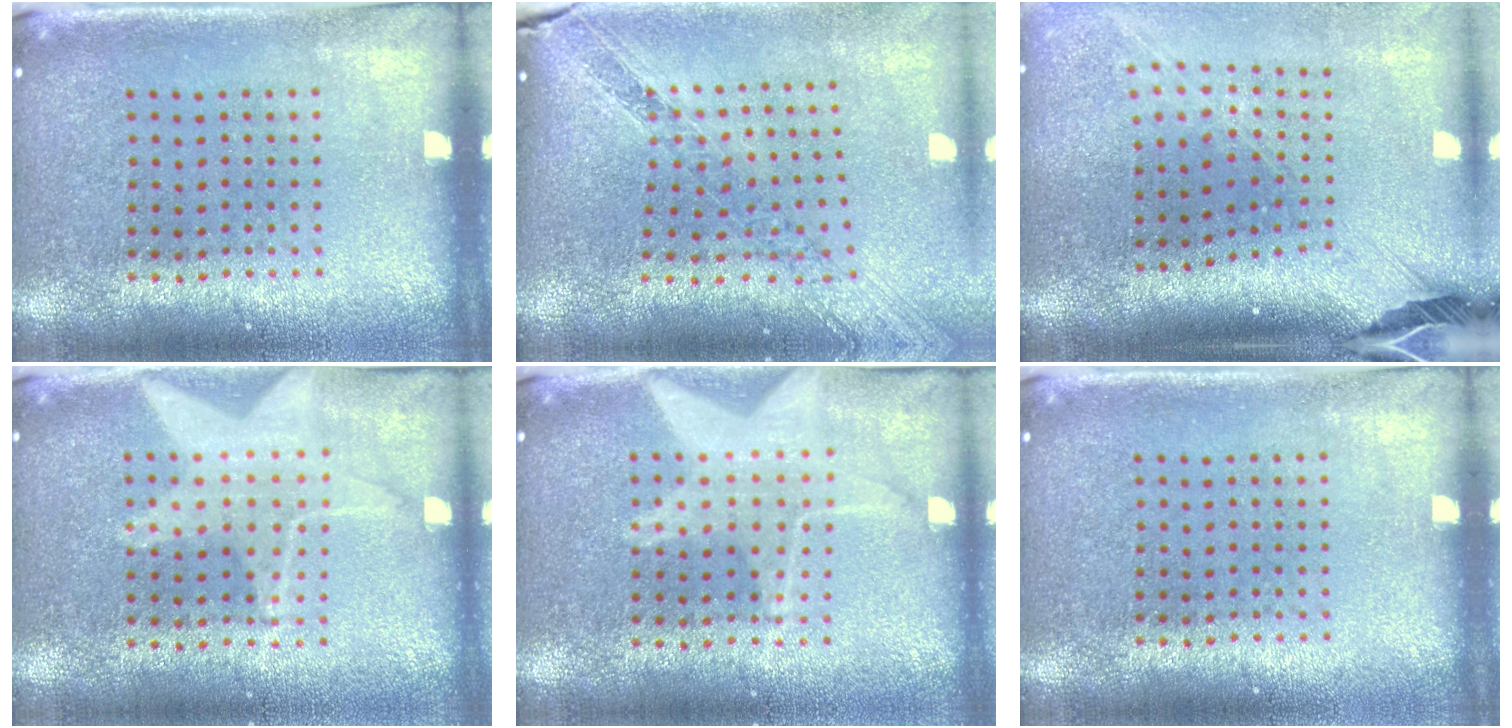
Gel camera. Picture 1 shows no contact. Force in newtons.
{"total": 1.2, "press": 1.2, "slide": 0.3}
{"total": 2.7, "press": 1.9, "slide": 1.9}
{"total": 1.5, "press": 1.4, "slide": 0.5}
{"total": 1.6, "press": 1.6, "slide": 0.2}
{"total": 0.0}